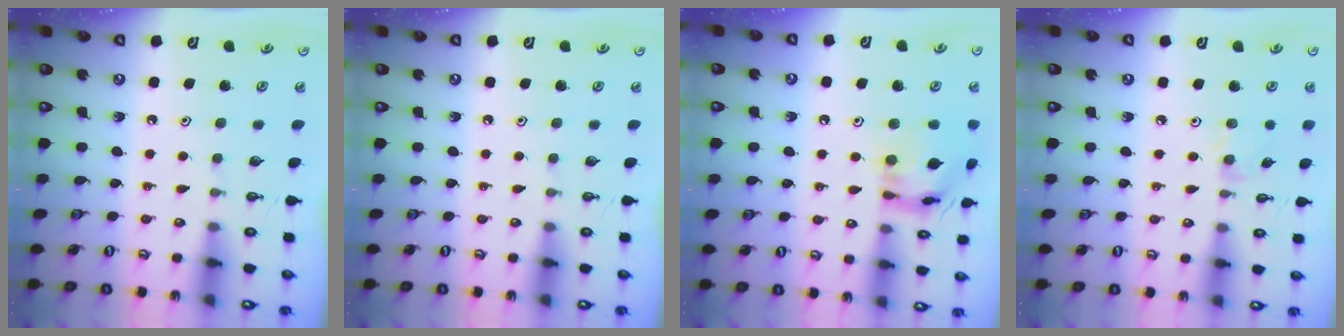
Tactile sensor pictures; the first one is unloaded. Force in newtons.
{"total": 0.0}
{"total": 13.1, "press": 13.1, "slide": 0.8}
{"total": 2.6, "press": 2.6, "slide": 0.4}